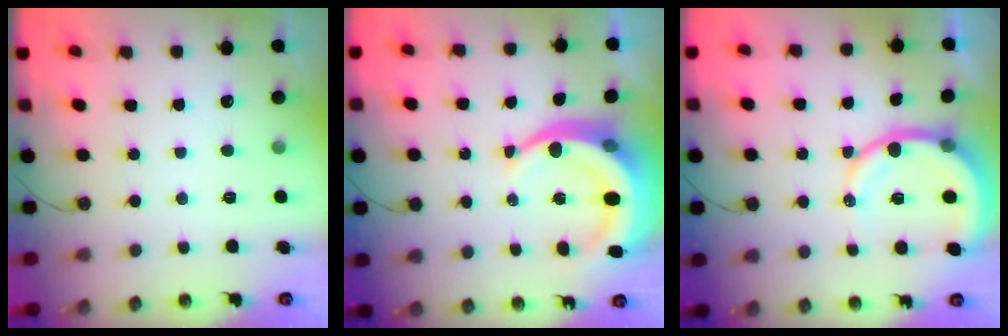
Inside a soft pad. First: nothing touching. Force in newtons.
{"total": 10.8, "press": 10.7, "slide": 1.4}
{"total": 11.0, "press": 10.9, "slide": 1.4}